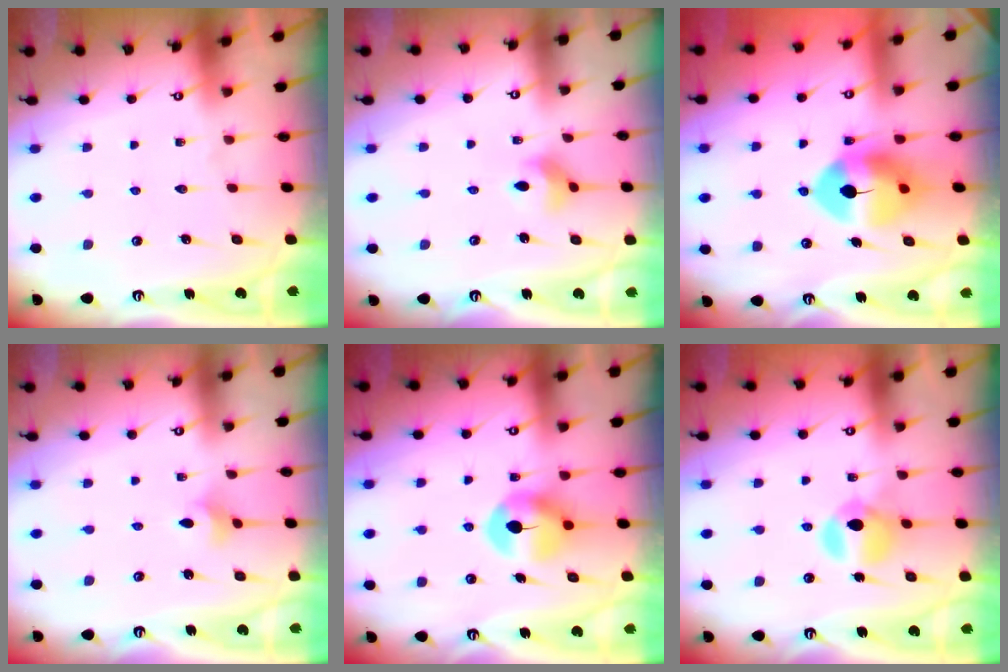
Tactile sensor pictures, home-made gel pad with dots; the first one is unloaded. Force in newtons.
{"total": 6.6, "press": 6.5, "slide": 1.2}
{"total": 11.0, "press": 10.8, "slide": 1.9}
{"total": 2.9, "press": 2.8, "slide": 0.6}
{"total": 8.4, "press": 8.3, "slide": 1.2}
{"total": 9.9, "press": 9.9, "slide": 0.8}